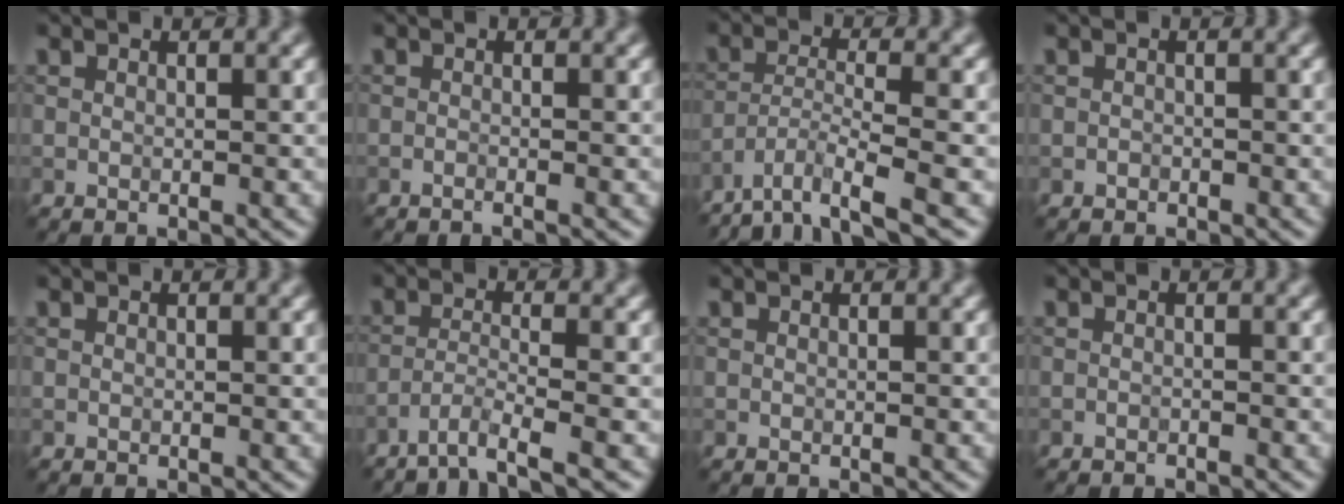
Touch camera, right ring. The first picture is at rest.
{"total": 0.7, "force": [-0.5, 0.0, 0.5], "torque": [-0.009, -0.003, -0.012]}
{"total": 5.5, "force": [-4.2, 0.9, 3.5], "torque": [-0.055, -0.002, -0.087]}
{"total": 0.5, "force": [-0.3, 0.4, 0.0], "torque": [0.002, 0.000, -0.006]}
{"total": 0.0}
{"total": 2.9, "force": [-2.1, 0.2, 2.0], "torque": [-0.035, 0.003, -0.054]}
{"total": 0.0}
{"total": 0.6, "force": [-0.5, 0.0, 0.1], "torque": [-0.002, 0.000, -0.011]}